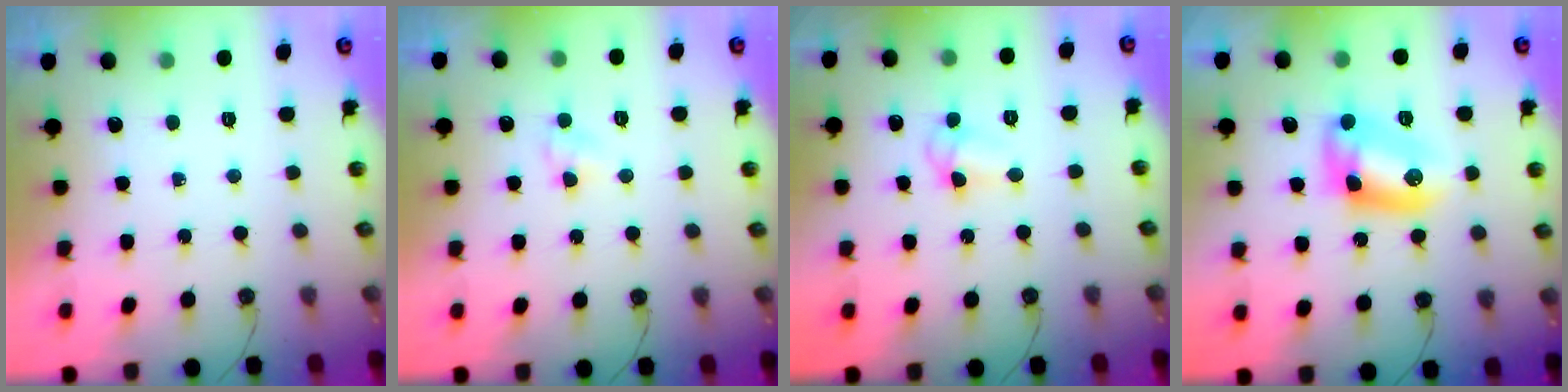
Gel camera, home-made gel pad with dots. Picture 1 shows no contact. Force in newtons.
{"total": 2.8, "press": 2.8, "slide": 0.3}
{"total": 5.0, "press": 5.0, "slide": 0.5}
{"total": 10.6, "press": 10.1, "slide": 3.2}